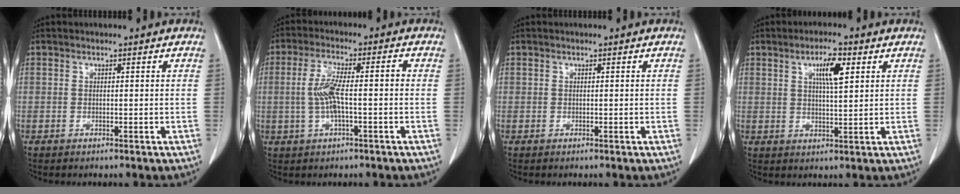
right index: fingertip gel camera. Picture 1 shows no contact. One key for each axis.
{"total": 6.8, "fx": -0.6, "fy": 1.4, "fz": 6.6, "tx": -0.141, "ty": 0.016, "tz": -0.012}
{"total": 0.0}
{"total": 5.6, "fx": 2.3, "fy": 1.1, "fz": 5.0, "tx": -0.087, "ty": 0.002, "tz": 0.039}